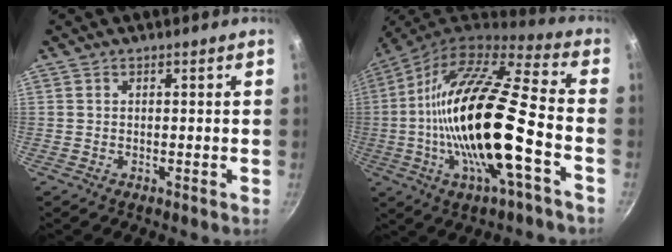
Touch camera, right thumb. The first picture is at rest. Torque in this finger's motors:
{"motor_torque": [0.01, 2.15, 2.77, 0.01, 0.91]}